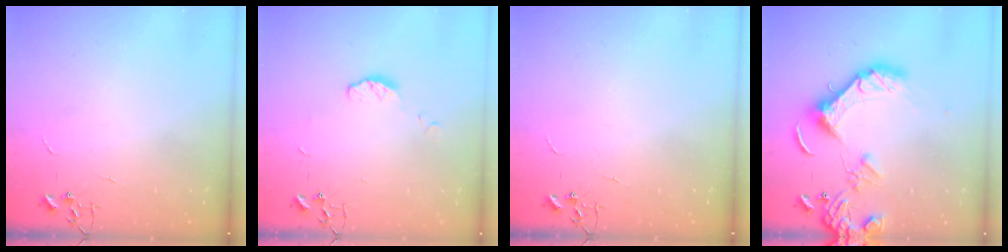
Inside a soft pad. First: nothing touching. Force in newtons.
{"total": 5.9, "press": 5.9, "slide": 0.5}
{"total": 0.0}
{"total": 15.6, "press": 15.2, "slide": 3.3}